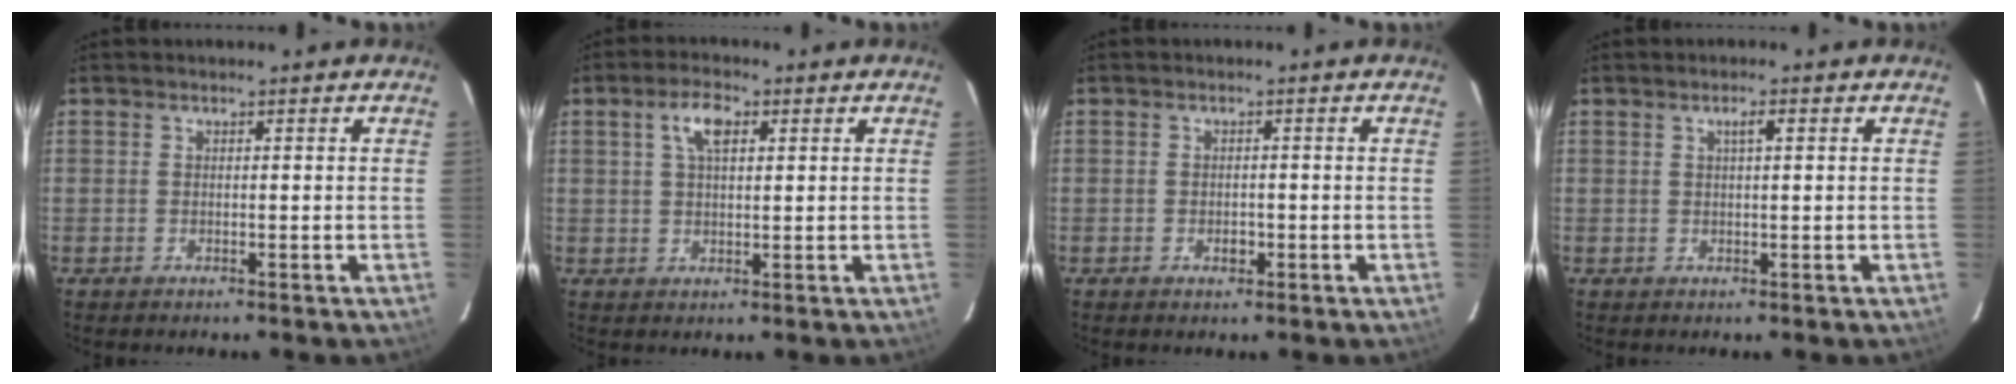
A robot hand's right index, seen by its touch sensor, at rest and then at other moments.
{"total": 4.8, "force": [1.9, 2.1, 3.9], "torque": [-0.072, 0.012, 0.034]}
{"total": 1.6, "force": [-0.7, 1.2, 0.9], "torque": [-0.016, 0.001, -0.009]}
{"total": 1.7, "force": [0.6, 0.3, 1.5], "torque": [-0.026, 0.005, 0.011]}